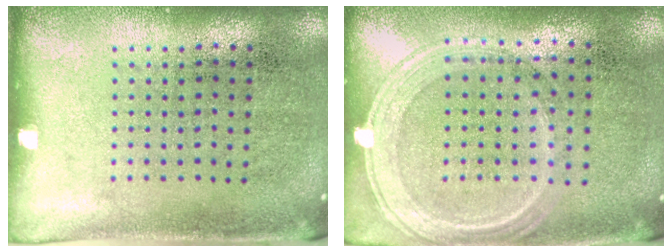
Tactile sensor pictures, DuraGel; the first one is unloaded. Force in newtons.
{"total": 1.3, "press": 1.2, "slide": 0.3}